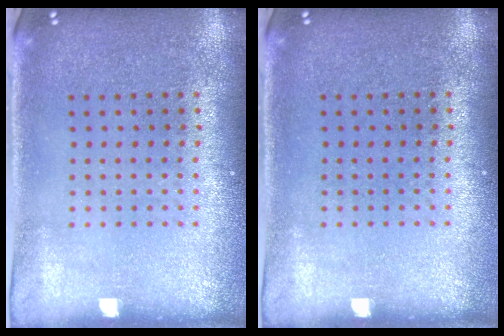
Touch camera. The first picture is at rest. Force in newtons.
{"total": 0.0}